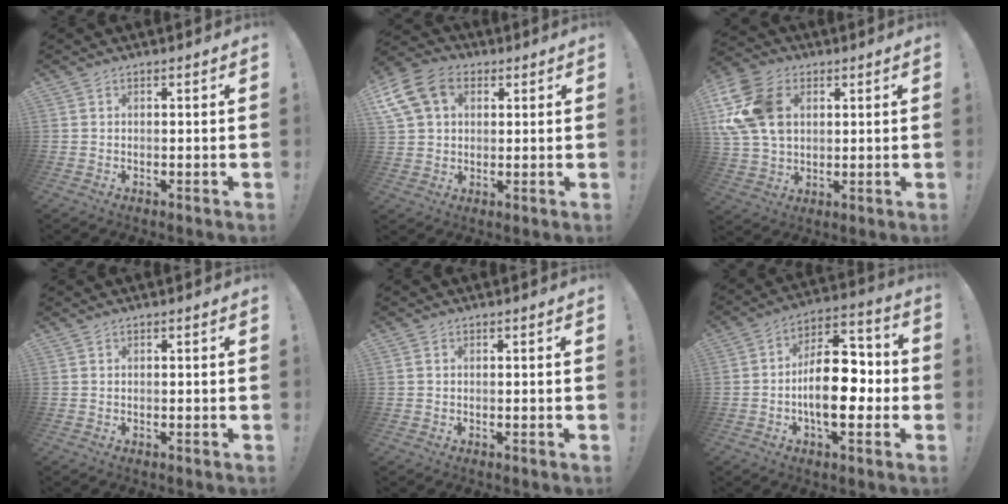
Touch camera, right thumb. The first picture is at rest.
{"total": 14.1, "force": [5.0, 10.2, 8.2], "torque": [-0.151, -0.008, 0.103]}
{"total": 17.6, "force": [4.7, 12.8, 11.1], "torque": [-0.229, -0.006, 0.093]}
{"total": 0.0}
{"total": 0.0}
{"total": 18.6, "force": [-3.1, 9.7, 15.6], "torque": [-0.247, 0.019, -0.049]}